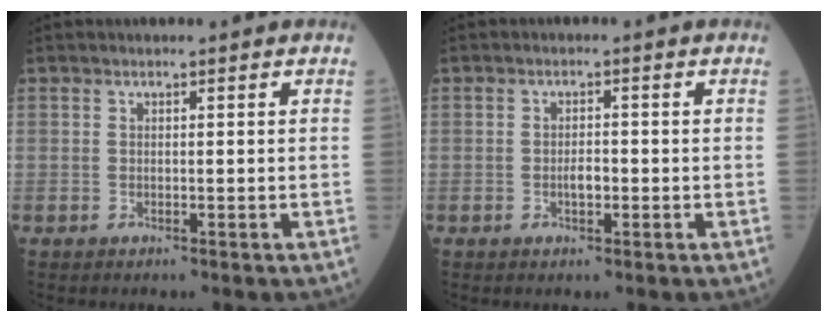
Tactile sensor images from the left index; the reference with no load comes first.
{"total": 1.8, "force": [-0.5, 0.8, 1.5], "torque": [-0.028, 0.003, -0.008]}